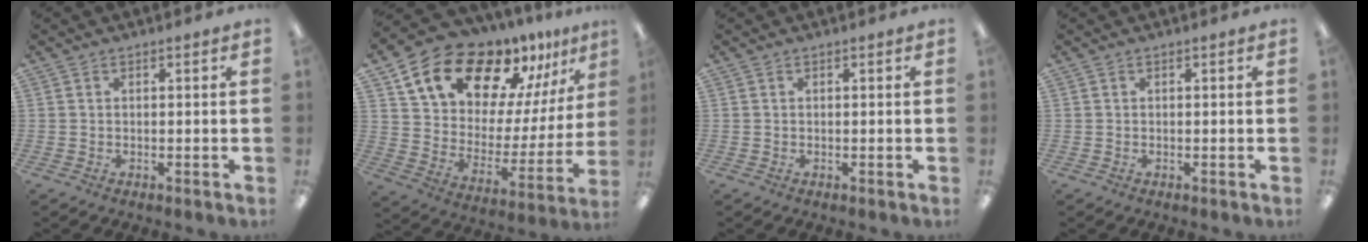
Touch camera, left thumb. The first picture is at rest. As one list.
[{"total": 18.2, "force": [14.3, 8.0, 7.9], "torque": [-0.151, -0.101, 0.252]}, {"total": 0.0}, {"total": 0.0}]